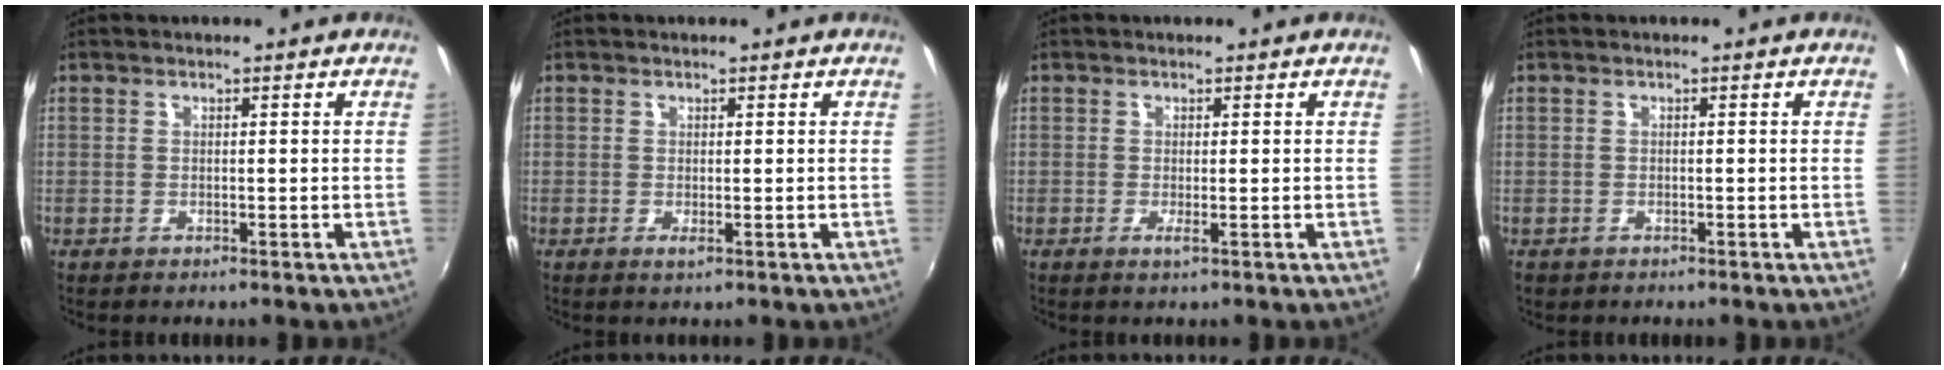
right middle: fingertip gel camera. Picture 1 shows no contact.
{"total": 0.8, "force": [0.1, -0.1, 0.8], "torque": [-0.014, -0.001, 0.000]}
{"total": 1.0, "force": [-0.2, -0.3, 0.9], "torque": [-0.018, -0.003, -0.003]}
{"total": 0.8, "force": [-0.5, 0.6, 0.3], "torque": [-0.008, -0.002, -0.007]}